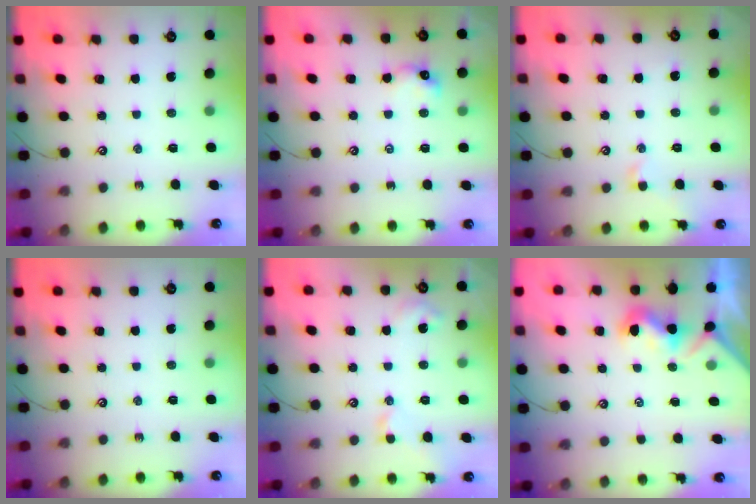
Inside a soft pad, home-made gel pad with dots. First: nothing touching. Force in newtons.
{"total": 2.9, "press": 2.9, "slide": 0.3}
{"total": 0.7, "press": 0.4, "slide": 0.6}
{"total": 0.0}
{"total": 3.9, "press": 3.8, "slide": 0.7}
{"total": 0.6, "press": 0.4, "slide": 0.5}